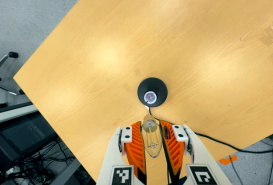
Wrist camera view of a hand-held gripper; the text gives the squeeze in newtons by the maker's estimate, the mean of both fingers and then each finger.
{"total": 20.6, "left": 22.2, "right": 19.0}